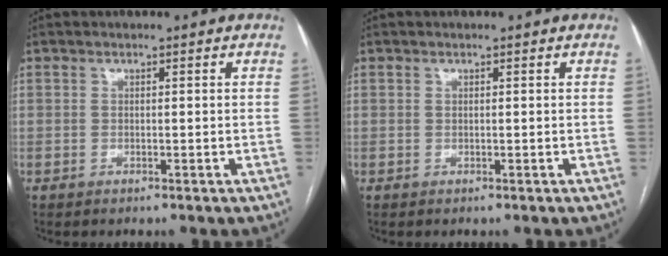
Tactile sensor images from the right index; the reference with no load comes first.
{"total": 0.0}